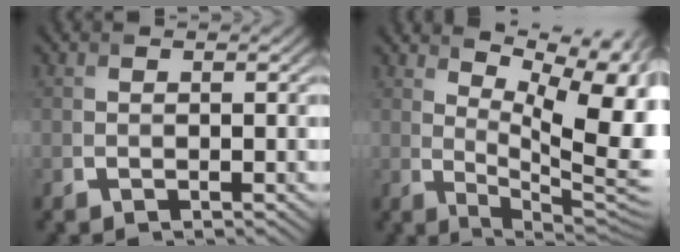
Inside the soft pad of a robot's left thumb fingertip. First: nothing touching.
{"total": 14.4, "force": [4.7, 5.1, 12.7], "torque": [-0.178, 0.026, 0.081]}